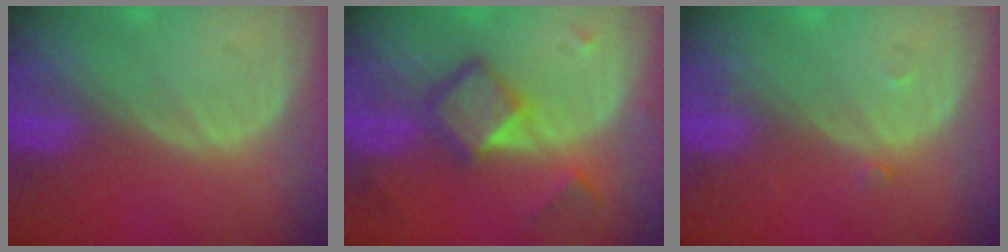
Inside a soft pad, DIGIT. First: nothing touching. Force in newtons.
{"total": 6.2, "press": 6.2, "slide": 0.3}
{"total": 0.7, "press": 0.7, "slide": 0.1}